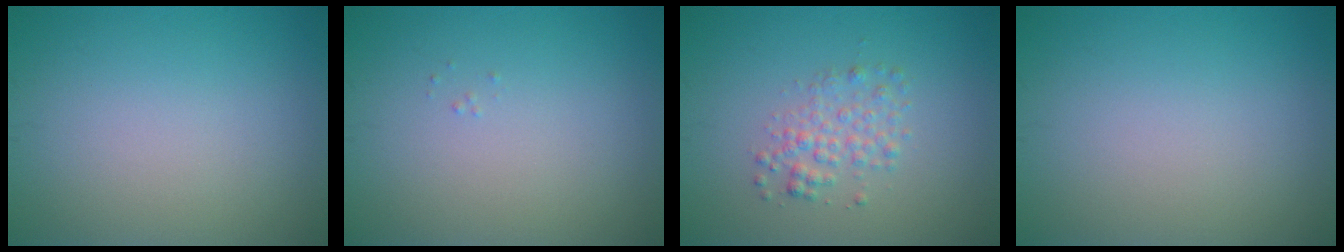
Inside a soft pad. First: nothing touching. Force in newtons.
{"total": 0.0}
{"total": 2.3, "press": 2.3, "slide": 0.1}
{"total": 0.0}